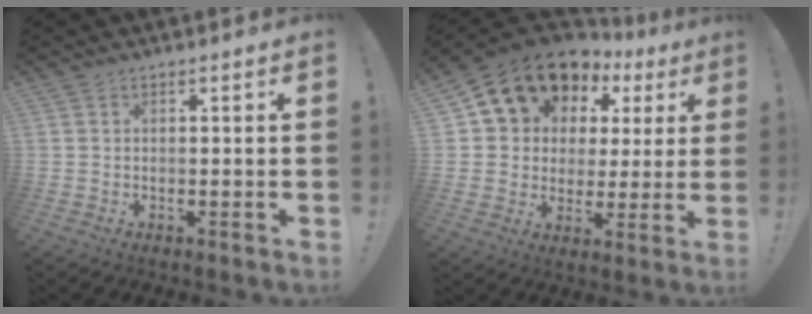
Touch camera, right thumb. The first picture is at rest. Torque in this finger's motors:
{"motor_torque": [2.48, 2.53, 0.74, 0.63, 0.31]}